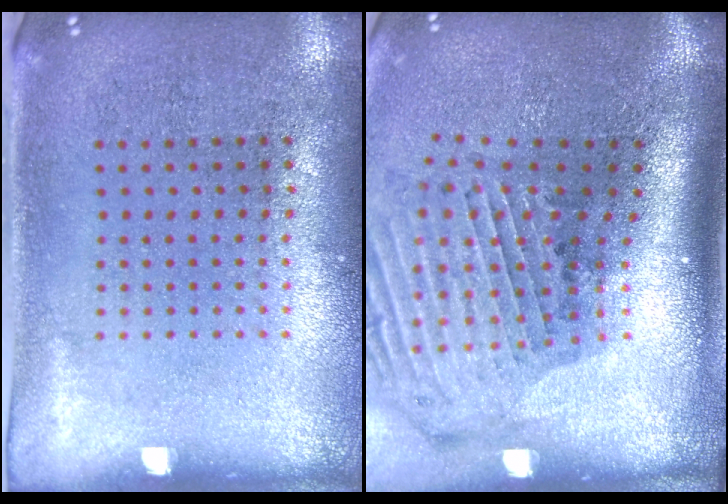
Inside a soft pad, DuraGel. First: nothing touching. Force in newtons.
{"total": 2.4, "press": 1.8, "slide": 1.6}